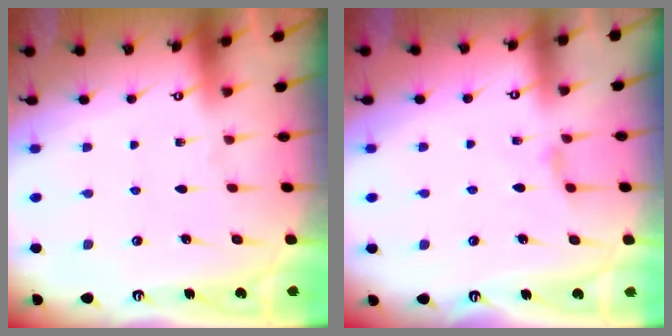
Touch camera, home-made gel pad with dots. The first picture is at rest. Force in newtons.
{"total": 2.4, "press": 2.4, "slide": 0.4}